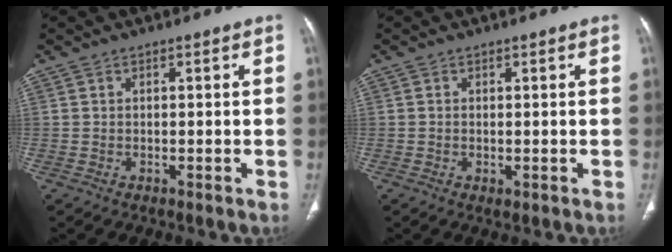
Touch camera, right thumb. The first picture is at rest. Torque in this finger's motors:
{"motor_torque": [-0.27, 0.07, -0.42, 0.05, 0.01]}